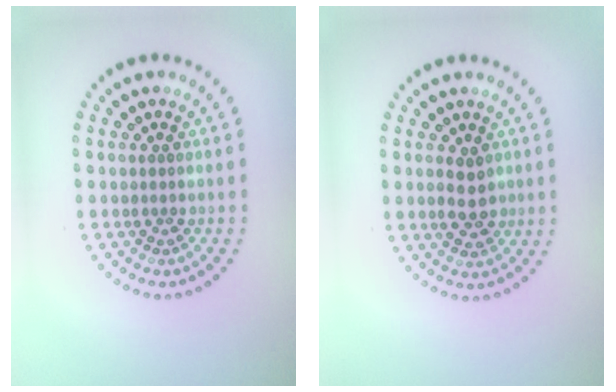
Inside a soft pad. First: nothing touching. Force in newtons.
{"total": 2.2, "press": 2.2, "slide": 0.3}